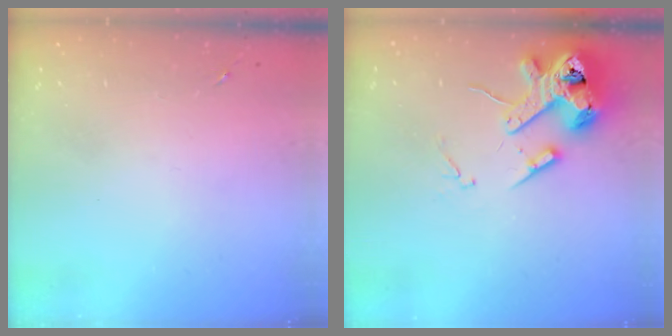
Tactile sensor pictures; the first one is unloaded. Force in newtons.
{"total": 15.6, "press": 15.4, "slide": 2.3}